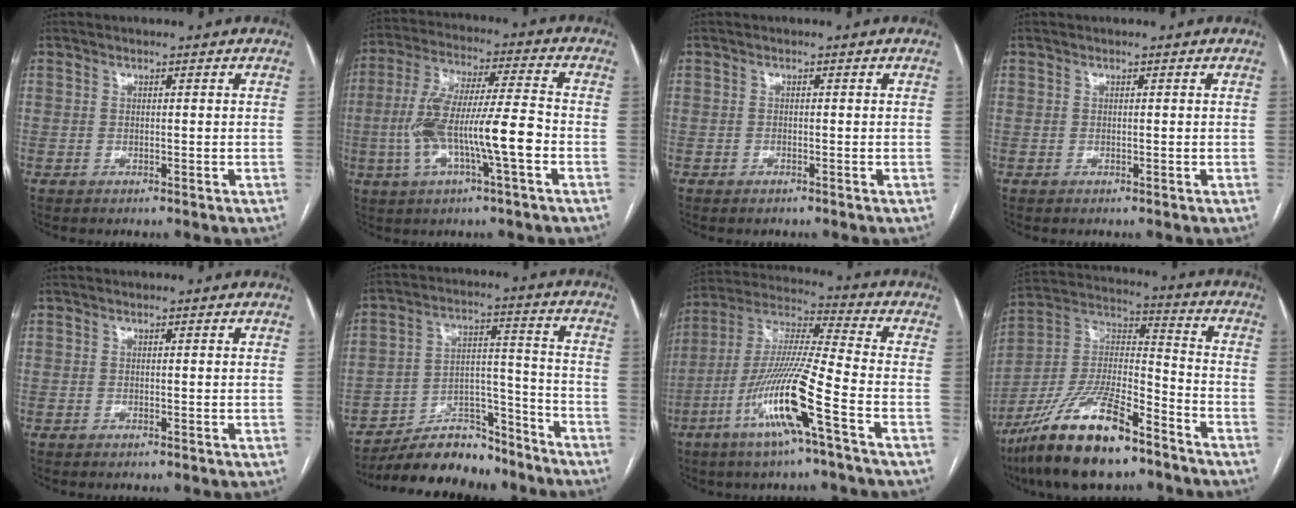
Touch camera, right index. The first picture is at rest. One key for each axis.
{"total": 13.5, "fx": -3.4, "fy": 1.5, "fz": 13.0, "tx": -0.256, "ty": 0.016, "tz": -0.062}
{"total": 0.5, "fx": -0.4, "fy": 0.3, "fz": 0.2, "tx": -0.007, "ty": 0.000, "tz": -0.003}
{"total": 0.0}
{"total": 0.0}
{"total": 13.6, "fx": -12.3, "fy": 4.4, "fz": 3.7, "tx": -0.046, "ty": 0.042, "tz": -0.201}
{"total": 15.2, "fx": -6.7, "fy": -0.4, "fz": 13.7, "tx": -0.280, "ty": -0.010, "tz": -0.130}
{"total": 19.3, "fx": -13.2, "fy": 4.6, "fz": 13.3, "tx": -0.279, "ty": -0.009, "tz": -0.240}